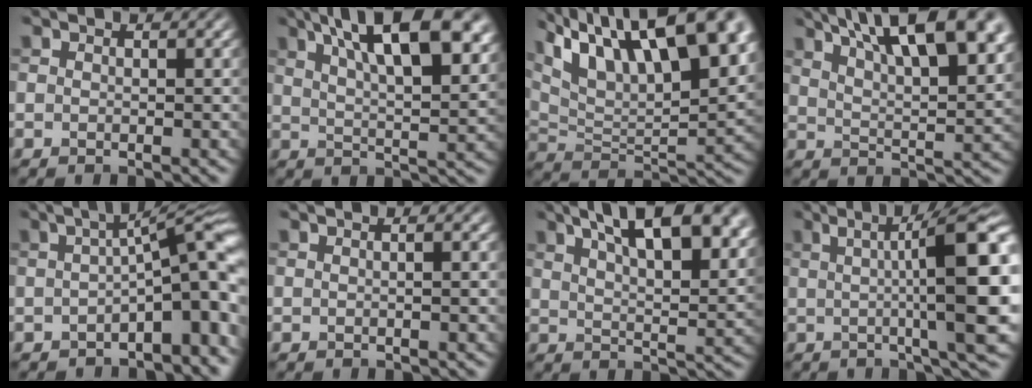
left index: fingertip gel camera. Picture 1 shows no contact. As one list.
[{"total": 13.3, "force": [7.1, 4.6, 10.2], "torque": [-0.125, 0.021, 0.091]}, {"total": 17.5, "force": [9.5, 7.6, 12.5], "torque": [-0.203, 0.042, 0.147]}, {"total": 14.5, "force": [8.7, 5.1, 10.5], "torque": [-0.128, 0.037, 0.106]}, {"total": 9.4, "force": [-1.5, 2.4, 8.9], "torque": [-0.110, 0.015, -0.026]}, {"total": 1.4, "force": [0.0, 0.5, 1.3], "torque": [-0.009, 0.003, -0.006]}, {"total": 12.5, "force": [7.1, 4.7, 9.1], "torque": [-0.104, 0.024, 0.087]}, {"total": 12.6, "force": [1.4, 2.5, 12.3], "torque": [-0.141, 0.009, 0.021]}]